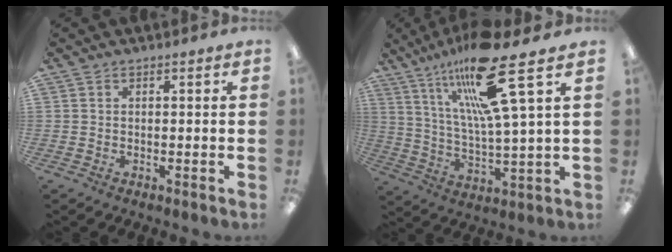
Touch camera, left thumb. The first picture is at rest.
{"total": 19.6, "force": [12.0, 2.7, 15.3], "torque": [-0.292, -0.052, 0.180]}